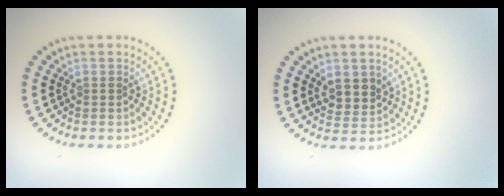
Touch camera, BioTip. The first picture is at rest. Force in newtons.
{"total": 2.5, "press": 2.3, "slide": 1.0}